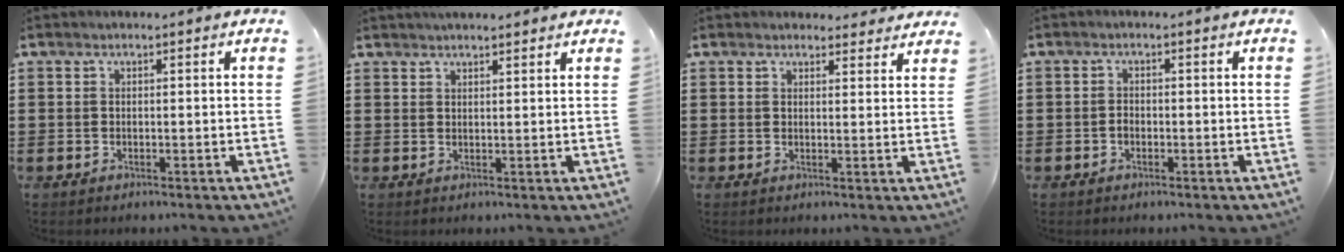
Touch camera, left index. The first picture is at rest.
{"total": 1.9, "force": [1.8, 0.1, 0.2], "torque": [-0.009, 0.002, 0.036]}
{"total": 2.4, "force": [2.3, 0.7, 0.1], "torque": [-0.002, -0.005, 0.042]}
{"total": 1.1, "force": [-0.5, 0.7, 0.6], "torque": [-0.015, 0.001, -0.010]}